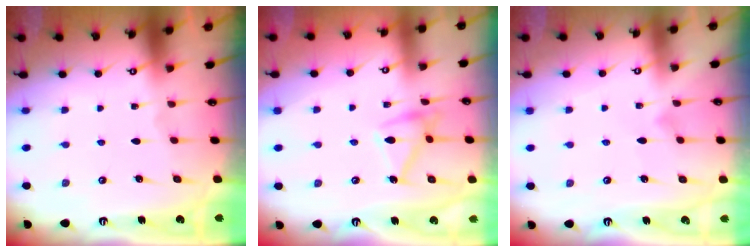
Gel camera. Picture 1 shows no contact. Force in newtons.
{"total": 12.6, "press": 12.6, "slide": 0.4}
{"total": 5.0, "press": 4.9, "slide": 0.3}